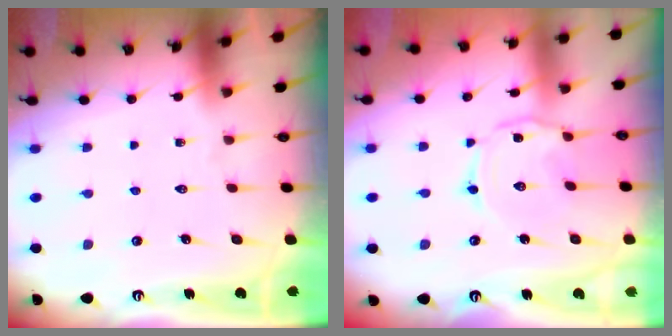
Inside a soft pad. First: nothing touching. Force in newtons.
{"total": 2.8, "press": 2.8, "slide": 0.4}